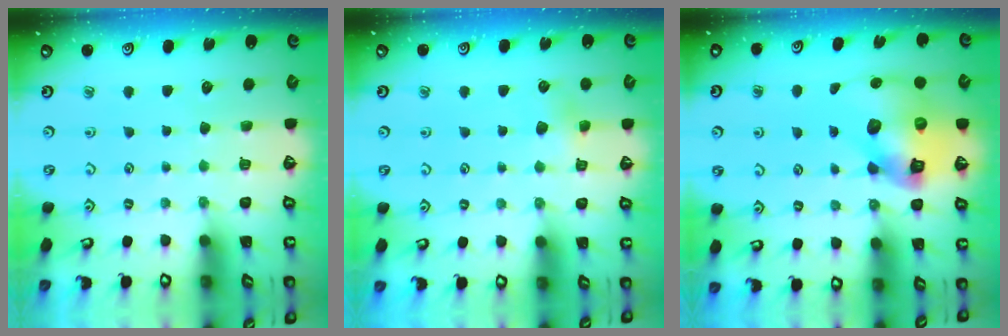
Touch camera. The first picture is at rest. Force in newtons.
{"total": 4.6, "press": 4.4, "slide": 1.3}
{"total": 14.9, "press": 14.7, "slide": 1.9}